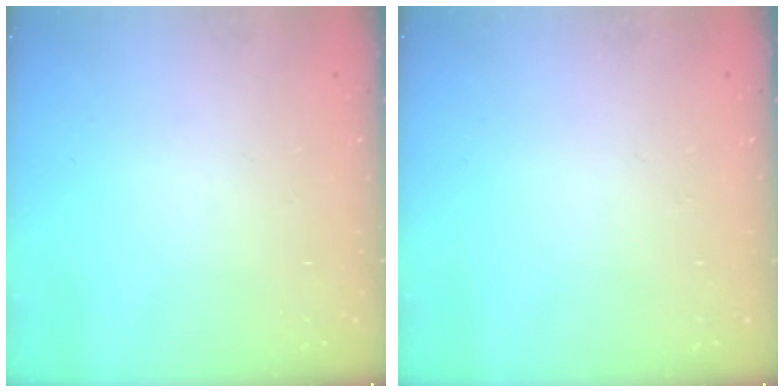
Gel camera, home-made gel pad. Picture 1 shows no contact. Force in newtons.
{"total": 0.0}